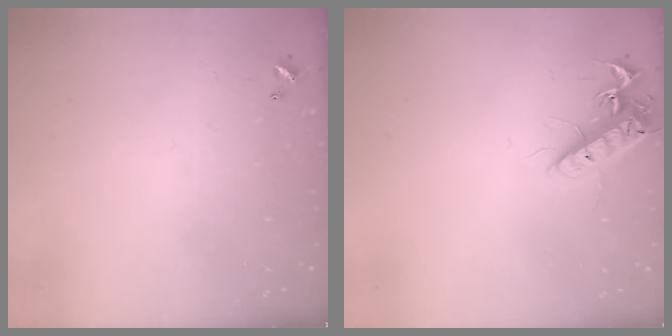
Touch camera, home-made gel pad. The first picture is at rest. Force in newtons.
{"total": 14.2, "press": 14.2, "slide": 1.4}